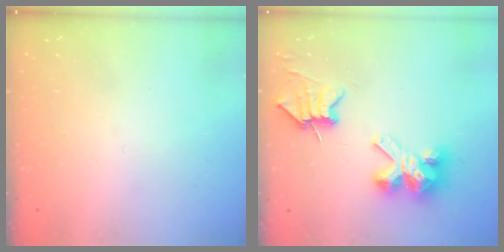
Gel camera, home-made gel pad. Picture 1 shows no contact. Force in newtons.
{"total": 9.8, "press": 9.8, "slide": 1.0}